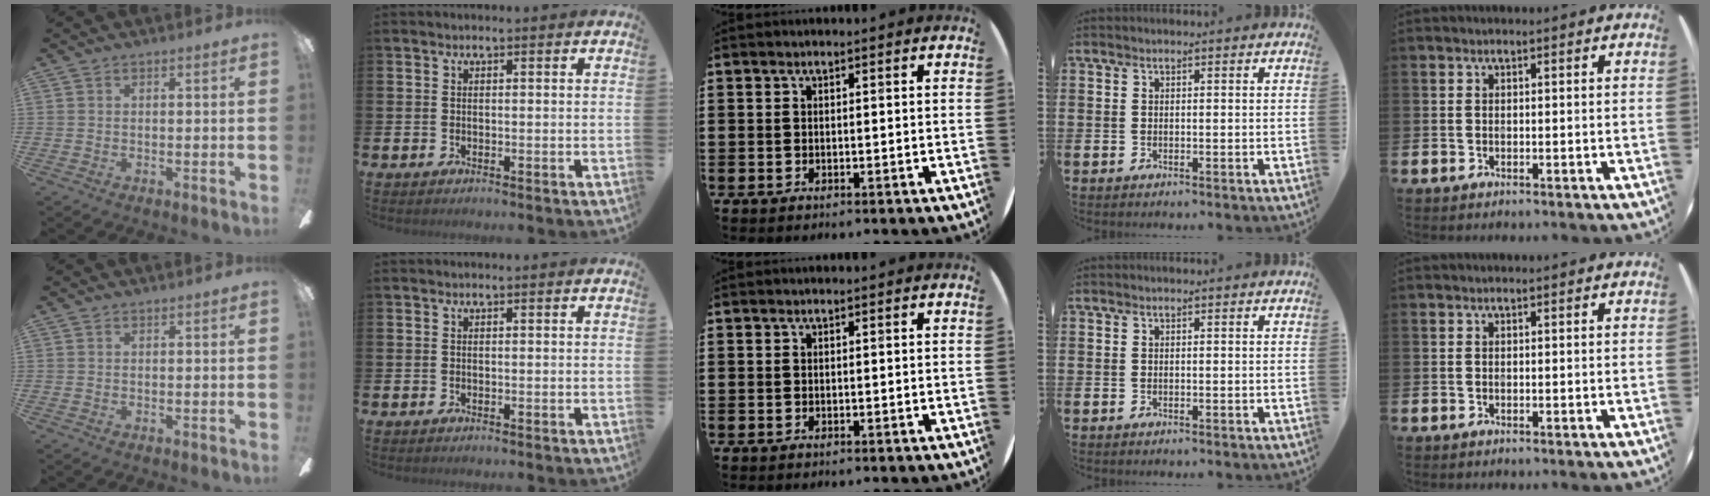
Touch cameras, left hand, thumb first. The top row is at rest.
{}